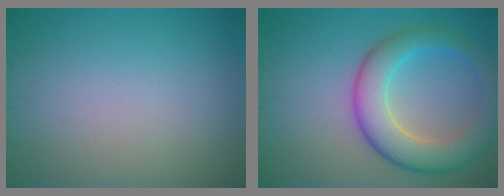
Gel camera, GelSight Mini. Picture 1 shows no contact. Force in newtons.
{"total": 7.0, "press": 7.0, "slide": 0.2}